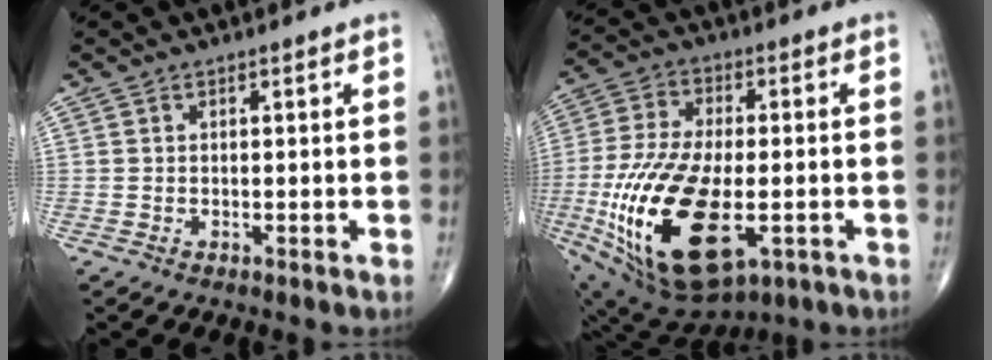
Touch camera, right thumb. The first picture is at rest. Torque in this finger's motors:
{"motor_torque": [0.83, 0.78, 2.35, -0.42, 0.47]}